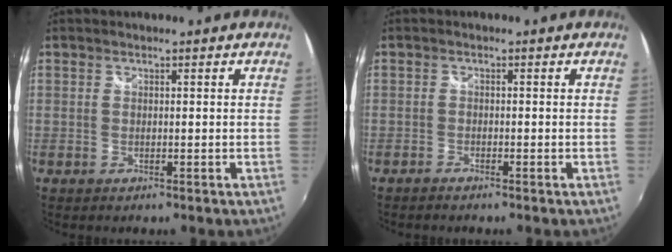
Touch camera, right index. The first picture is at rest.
{"total": 1.3, "force": [-1.2, 0.2, 0.3], "torque": [-0.012, -0.005, -0.025]}